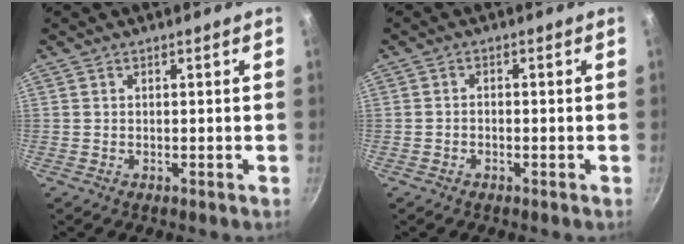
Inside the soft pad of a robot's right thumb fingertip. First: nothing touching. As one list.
[{"total": 1.1, "force": [-0.7, 0.7, 0.6], "torque": [-0.012, 0.009, -0.015]}]